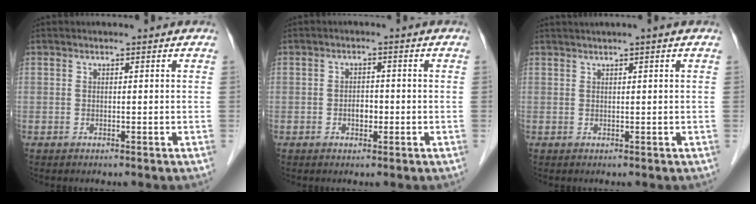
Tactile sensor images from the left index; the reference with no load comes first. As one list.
[{"total": 2.2, "force": [-0.7, 1.3, 1.6], "torque": [-0.023, 0.006, -0.010]}, {"total": 1.7, "force": [1.0, -0.4, 1.3], "torque": [-0.026, 0.008, 0.022]}]